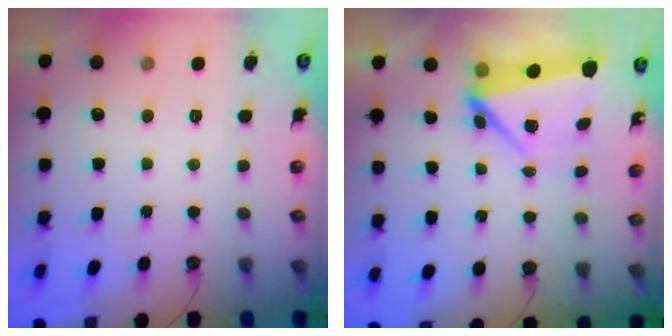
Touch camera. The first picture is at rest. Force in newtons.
{"total": 6.9, "press": 5.8, "slide": 3.7}